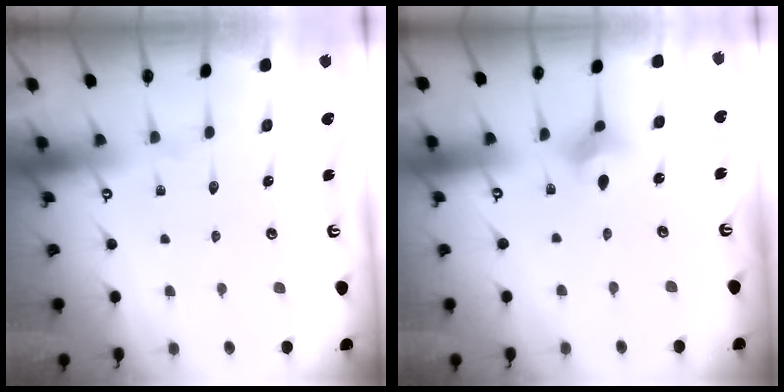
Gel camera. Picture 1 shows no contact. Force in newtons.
{"total": 2.9, "press": 2.8, "slide": 0.6}